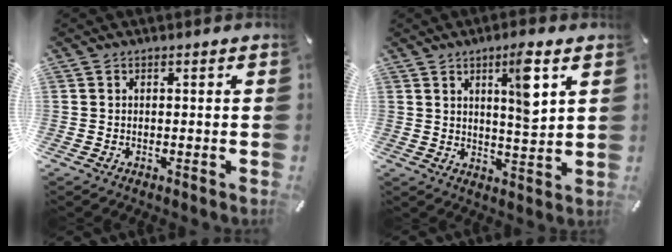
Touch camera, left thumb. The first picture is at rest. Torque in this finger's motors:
{"motor_torque": [1.66, 1.28, 1.05, -0.84, 0.29]}